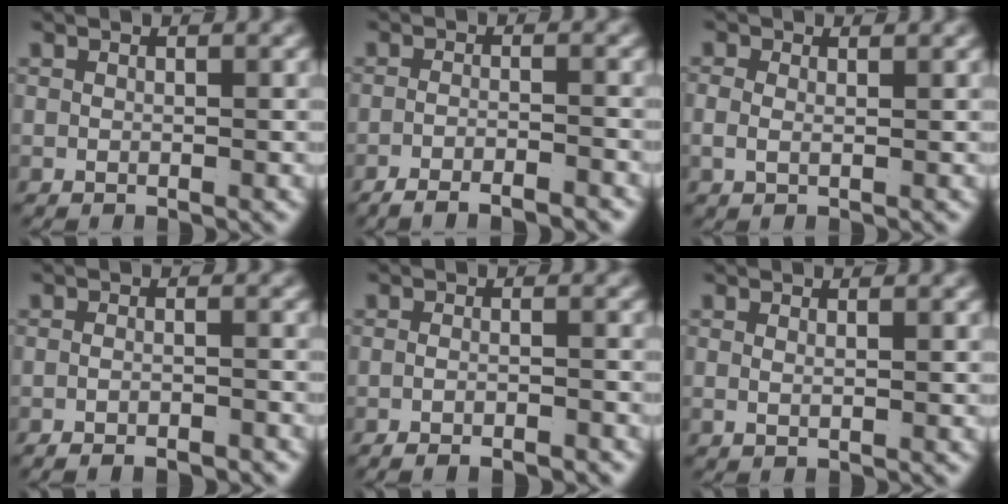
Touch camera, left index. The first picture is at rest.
{"total": 4.4, "force": [-4.1, 0.6, 1.4], "torque": [-0.021, -0.010, -0.065]}
{"total": 1.1, "force": [0.2, 0.4, 1.0], "torque": [-0.032, -0.014, 0.011]}
{"total": 2.8, "force": [-2.6, 0.3, 0.9], "torque": [-0.017, -0.010, -0.039]}
{"total": 2.9, "force": [-2.7, 0.3, 1.1], "torque": [-0.019, -0.009, -0.040]}
{"total": 0.8, "force": [0.4, -0.4, 0.5], "torque": [-0.011, -0.008, 0.012]}